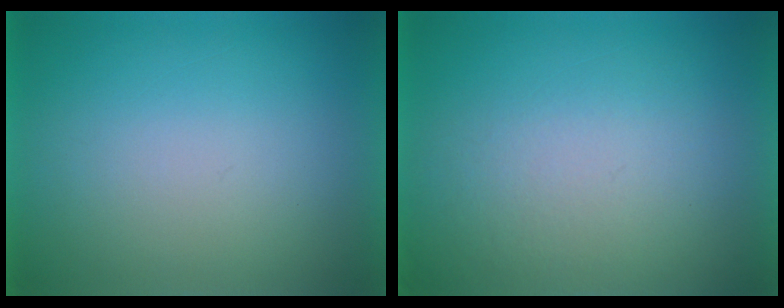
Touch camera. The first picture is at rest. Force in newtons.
{"total": 4.0}